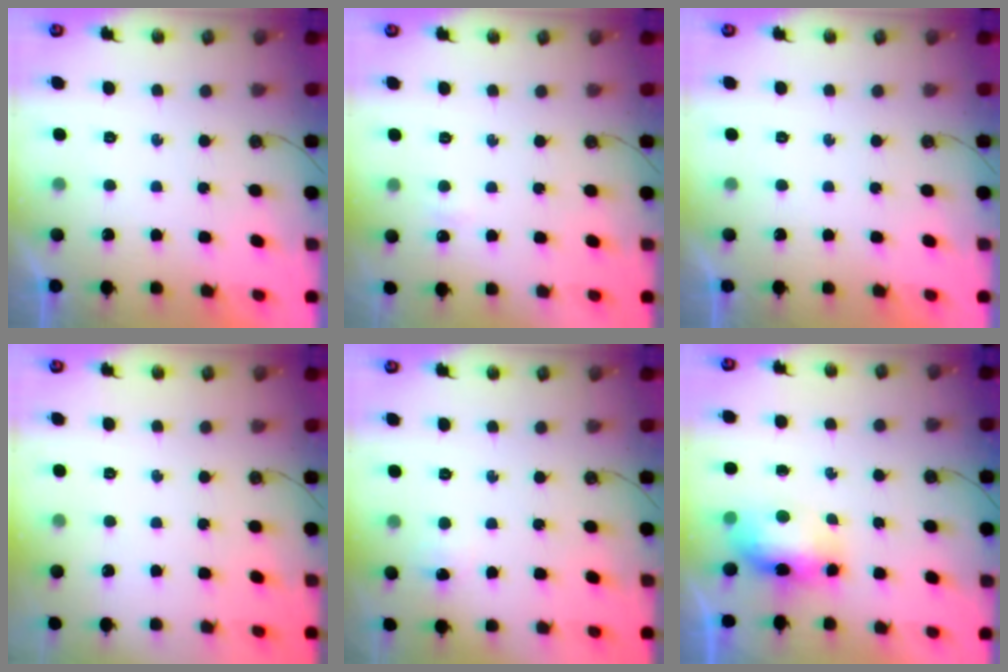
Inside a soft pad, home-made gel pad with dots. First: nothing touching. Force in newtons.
{"total": 2.9, "press": 2.5, "slide": 1.6}
{"total": 0.0}
{"total": 0.0}
{"total": 13.4, "press": 3.3, "slide": 13.0}
{"total": 8.0, "press": 7.9, "slide": 0.9}